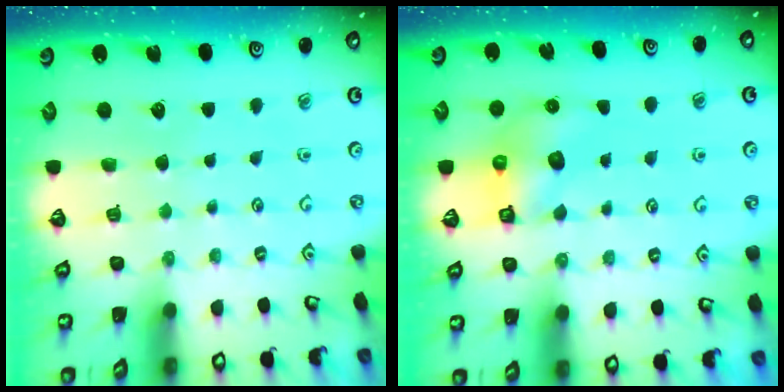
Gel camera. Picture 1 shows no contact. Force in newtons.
{"total": 6.3, "press": 6.2, "slide": 0.6}